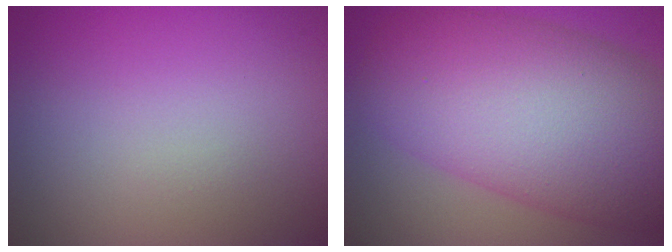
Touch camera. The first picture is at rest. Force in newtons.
{"total": 13.2, "press": 13.2, "slide": 0.2}